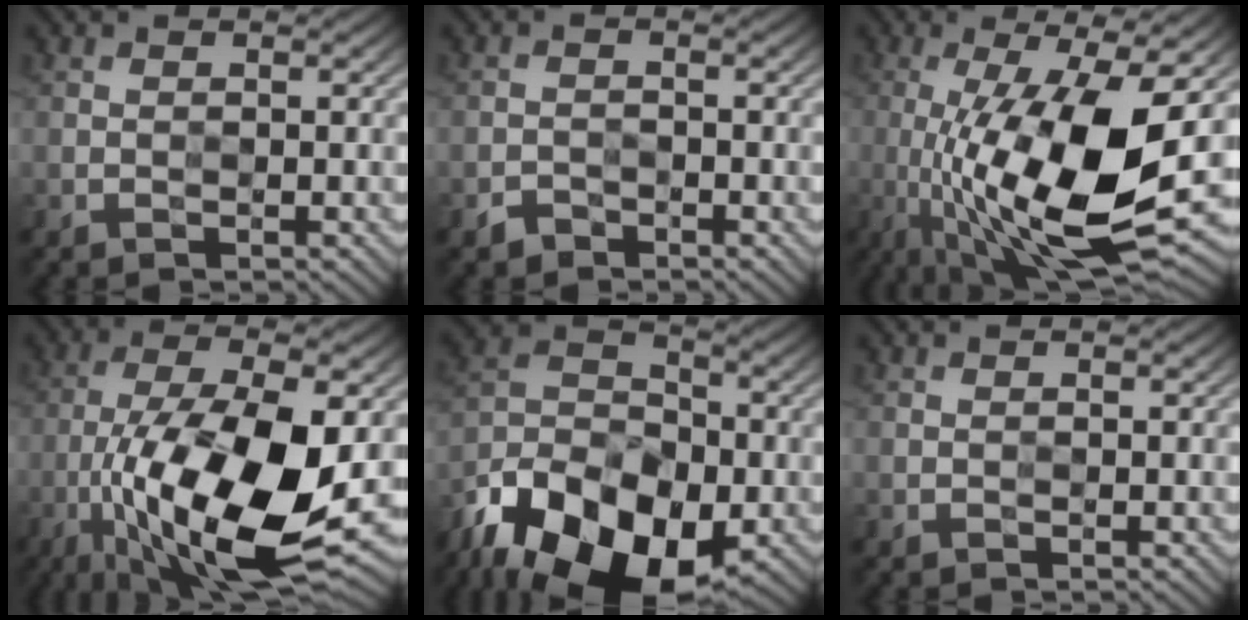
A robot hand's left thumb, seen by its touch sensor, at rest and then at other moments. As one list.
[{"total": 1.6, "force": [-1.3, 0.7, 0.4], "torque": [-0.005, 0.005, -0.029]}, {"total": 17.0, "force": [-3.0, 5.0, 16.0], "torque": [-0.297, -0.012, -0.046]}, {"total": 17.2, "force": [-4.5, 5.8, 15.5], "torque": [-0.301, -0.013, -0.081]}, {"total": 18.5, "force": [-11.1, 10.1, 10.7], "torque": [-0.221, -0.033, -0.193]}, {"total": 0.0}]